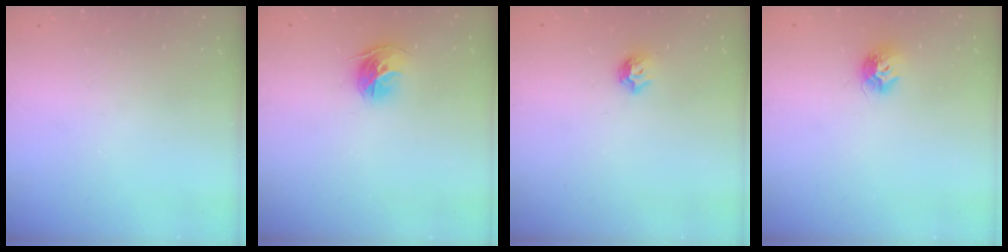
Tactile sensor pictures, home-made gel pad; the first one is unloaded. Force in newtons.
{"total": 9.9, "press": 9.8, "slide": 1.0}
{"total": 5.3, "press": 5.2, "slide": 1.2}
{"total": 8.0, "press": 8.0, "slide": 0.5}